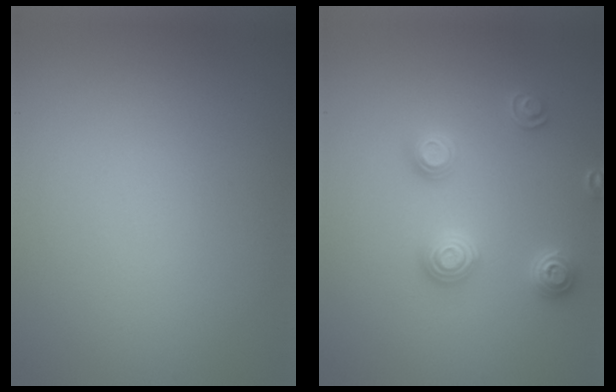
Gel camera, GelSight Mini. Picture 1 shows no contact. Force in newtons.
{"total": 2.8, "press": 2.7, "slide": 0.8}